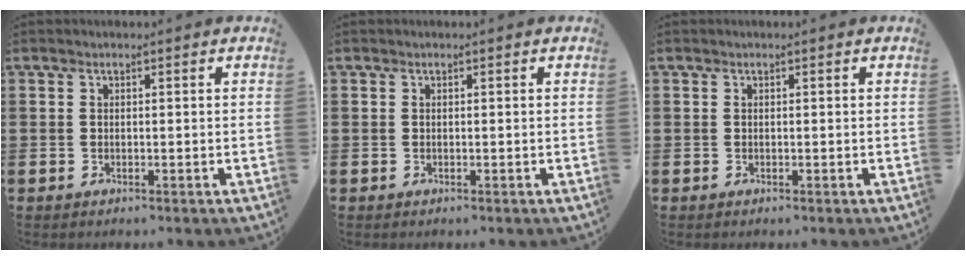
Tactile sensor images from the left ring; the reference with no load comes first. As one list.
[{"total": 0.0}, {"total": 0.0}]